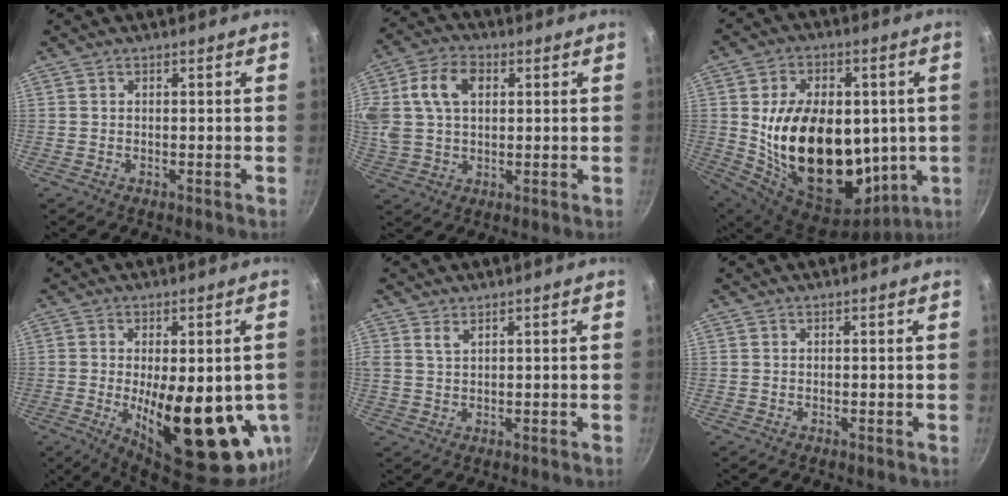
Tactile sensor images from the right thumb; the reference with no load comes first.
{"total": 16.4, "force": [4.0, 11.6, 10.9], "torque": [-0.233, 0.029, 0.069]}
{"total": 28.0, "force": [0.9, 17.9, 21.5], "torque": [-0.335, -0.017, 0.030]}
{"total": 21.2, "force": [-3.3, 8.3, 19.2], "torque": [-0.248, -0.022, -0.033]}
{"total": 1.9, "force": [1.2, 0.9, 1.2], "torque": [-0.021, -0.006, 0.024]}
{"total": 0.0}